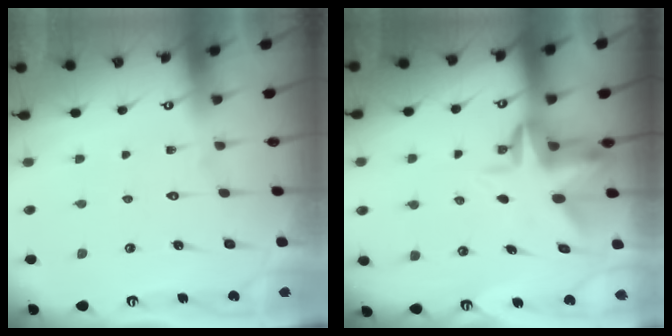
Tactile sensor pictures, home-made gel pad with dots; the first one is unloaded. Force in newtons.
{"total": 4.8, "press": 4.7, "slide": 1.0}